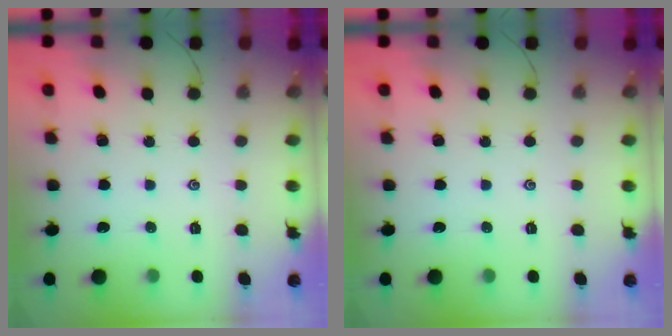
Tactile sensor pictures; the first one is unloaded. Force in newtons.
{"total": 0.0}